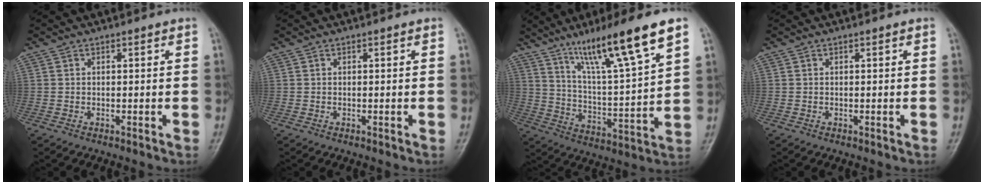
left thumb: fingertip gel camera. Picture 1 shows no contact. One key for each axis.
{"total": 0.0}
{"total": 17.8, "fx": 11.2, "fy": 1.6, "fz": 13.7, "tx": -0.225, "ty": -0.049, "tz": 0.196}
{"total": 0.0}